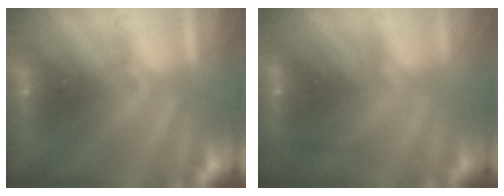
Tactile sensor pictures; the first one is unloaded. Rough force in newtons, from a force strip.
{"total": 2.3}